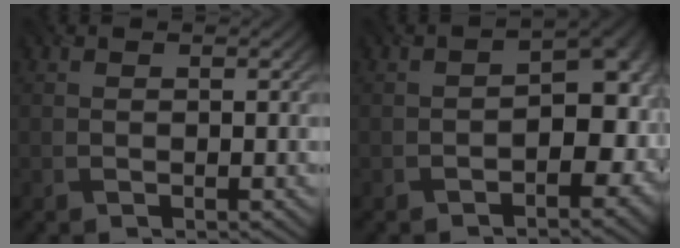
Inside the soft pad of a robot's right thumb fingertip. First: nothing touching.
{"total": 9.1, "force": [-1.9, 5.7, 6.9], "torque": [-0.066, -0.012, -0.025]}